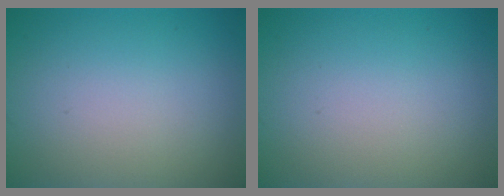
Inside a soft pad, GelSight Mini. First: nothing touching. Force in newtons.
{"total": 0.0}